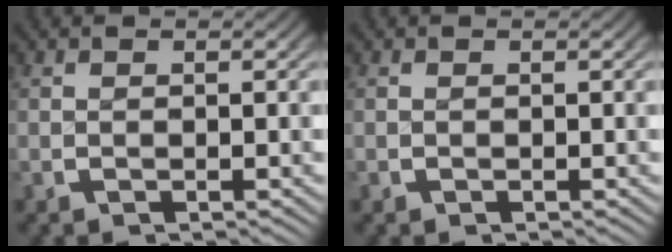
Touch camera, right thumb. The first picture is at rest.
{"total": 0.0}